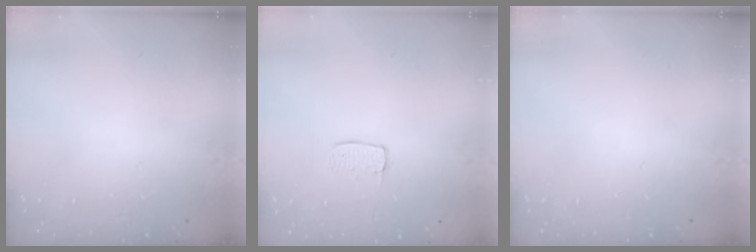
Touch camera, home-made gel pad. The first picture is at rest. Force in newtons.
{"total": 5.8, "press": 5.8, "slide": 0.3}
{"total": 0.0}